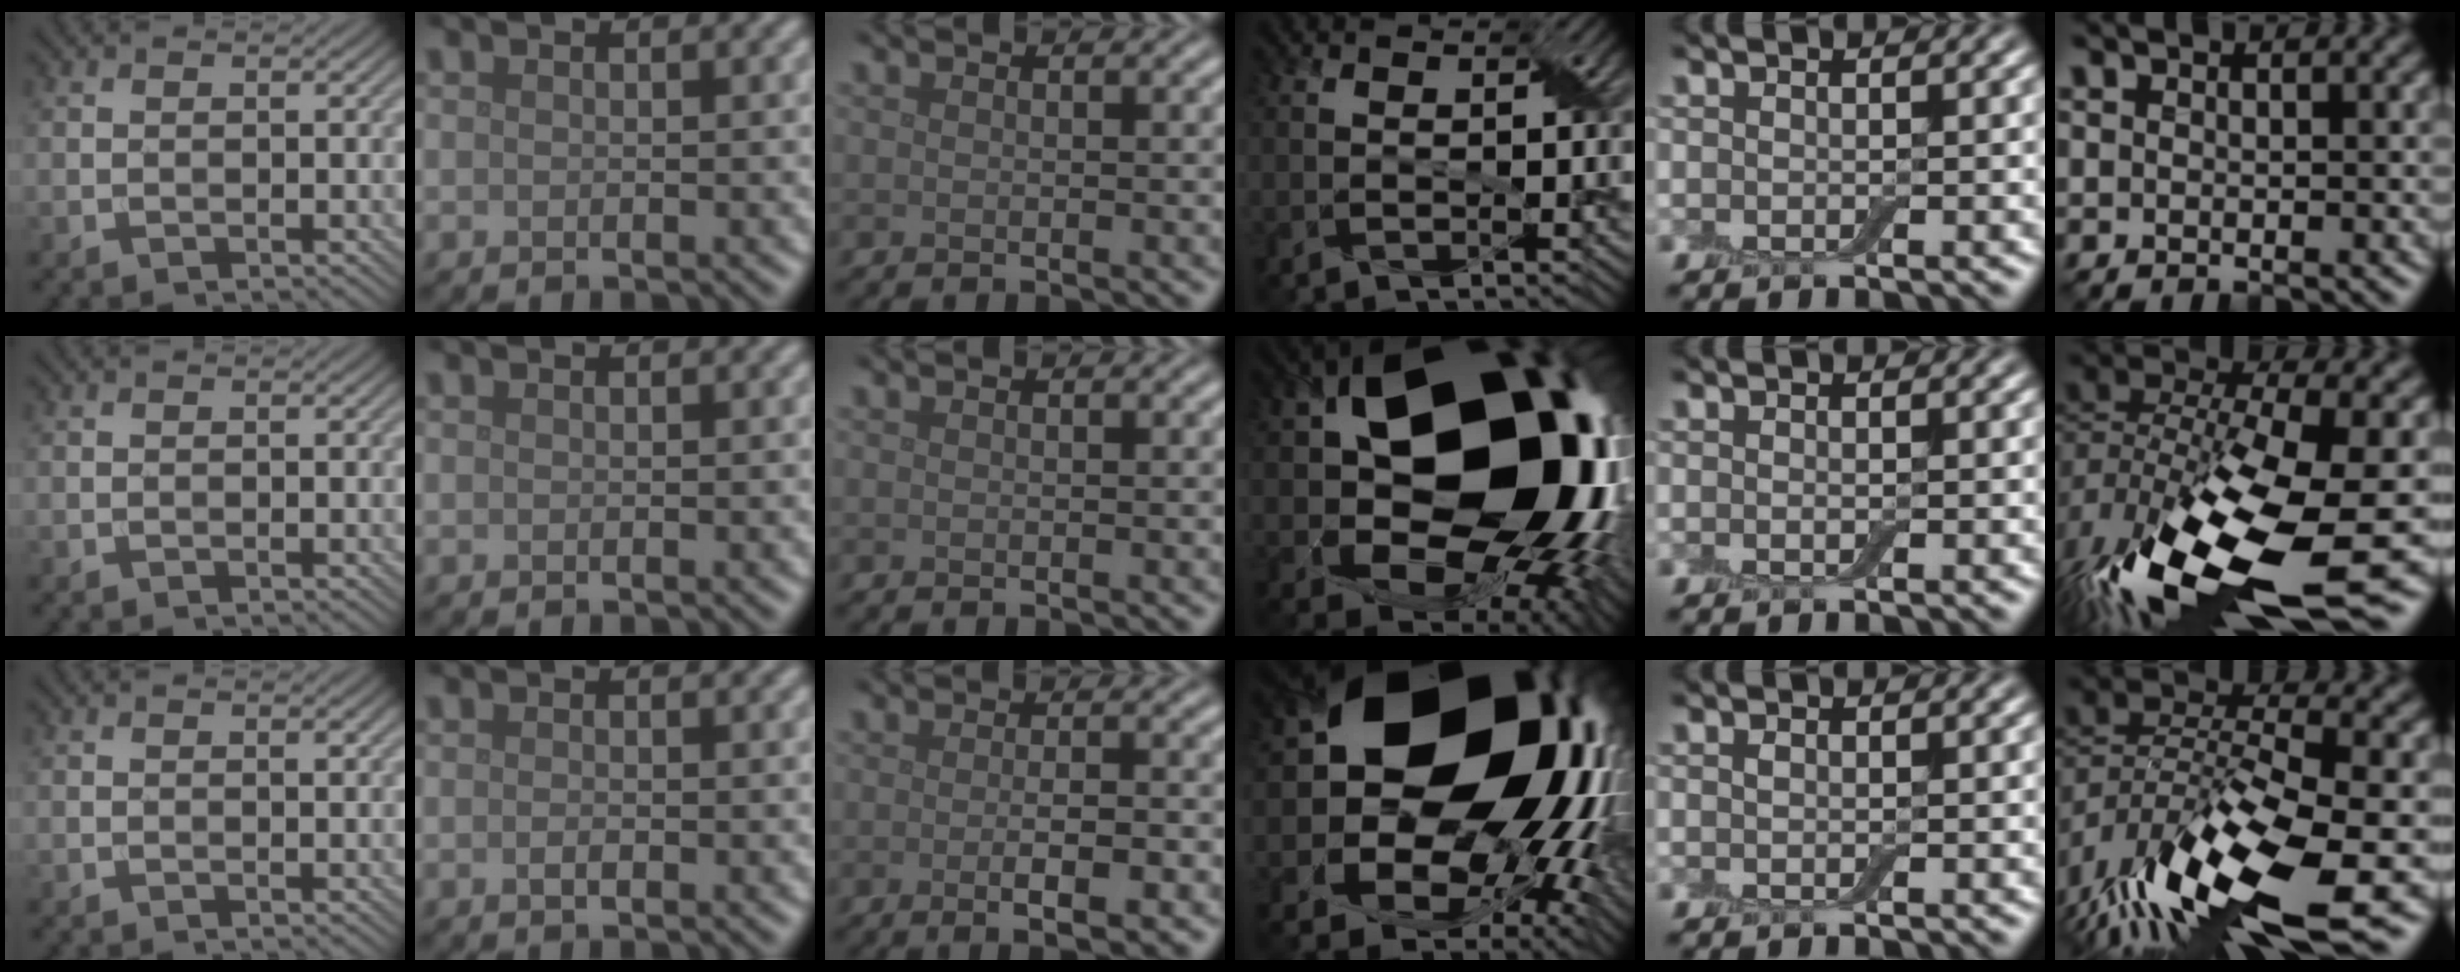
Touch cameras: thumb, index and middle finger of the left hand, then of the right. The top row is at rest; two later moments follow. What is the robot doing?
{"motion": "wrap", "object": "adhesive wrap"}